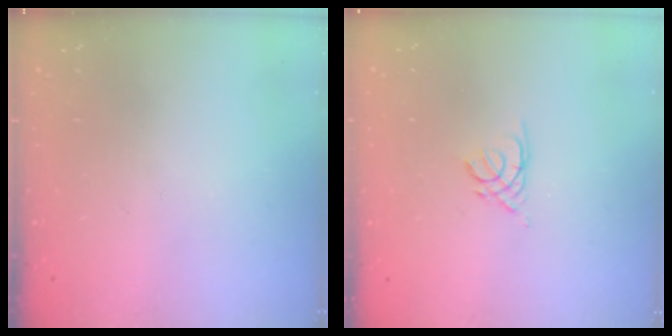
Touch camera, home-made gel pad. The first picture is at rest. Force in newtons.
{"total": 2.2, "press": 2.2, "slide": 0.4}